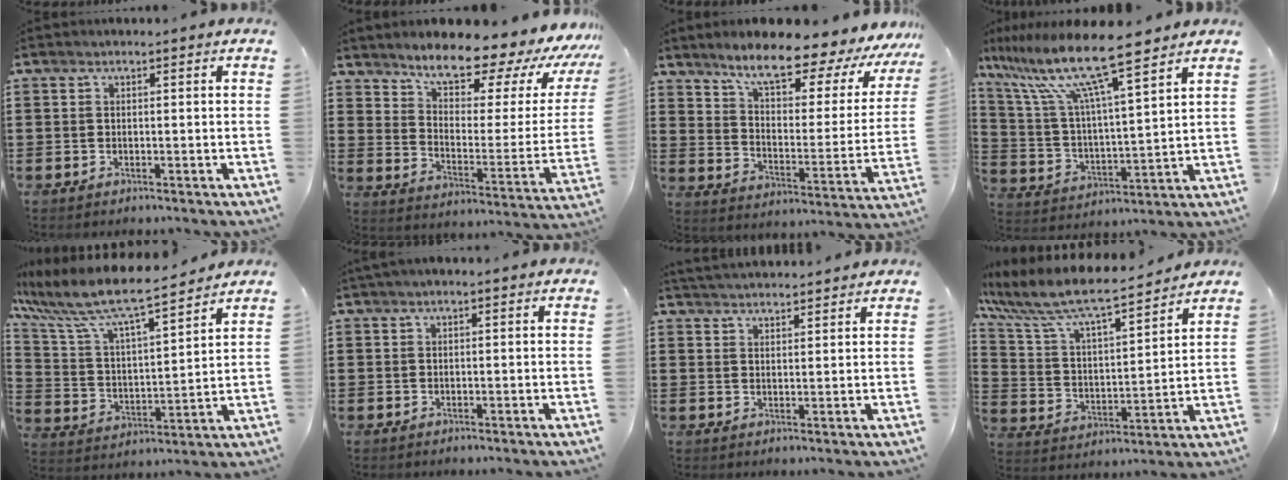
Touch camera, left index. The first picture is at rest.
{"total": 10.9, "force": [9.8, 2.6, 4.1], "torque": [-0.085, -0.080, 0.164]}
{"total": 10.5, "force": [8.4, 2.1, 6.0], "torque": [-0.117, -0.060, 0.134]}
{"total": 12.5, "force": [9.9, 0.7, 7.7], "torque": [-0.184, -0.056, 0.168]}
{"total": 9.3, "force": [8.0, 0.9, 4.7], "torque": [-0.126, -0.053, 0.132]}
{"total": 0.9, "force": [0.4, 0.1, 0.8], "torque": [-0.016, 0.001, 0.008]}
{"total": 3.0, "force": [3.0, -0.1, 0.1], "torque": [-0.011, -0.008, 0.056]}
{"total": 8.8, "force": [7.7, 1.2, 4.0], "torque": [-0.112, -0.051, 0.128]}